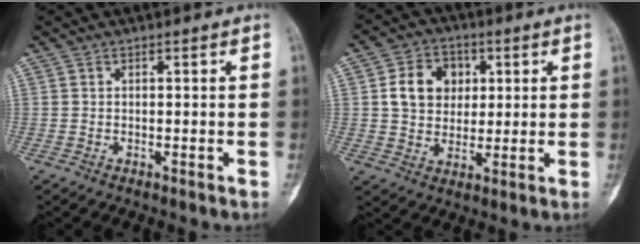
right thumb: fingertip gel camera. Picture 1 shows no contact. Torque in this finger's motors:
{"motor_torque": [0.16, 0.04, 0.40, -0.26, 0.02]}